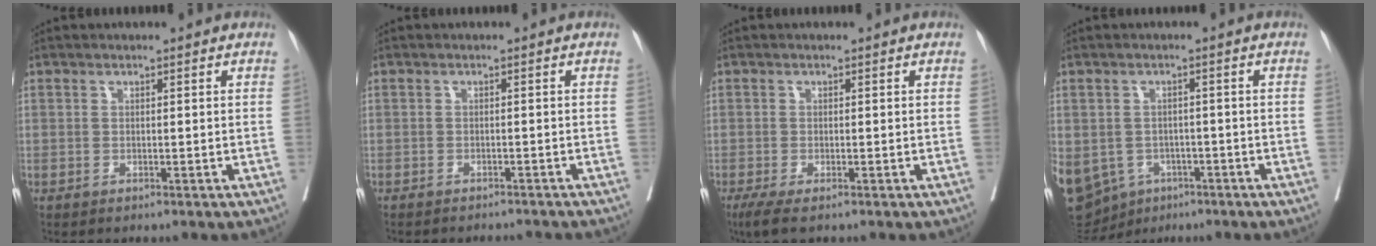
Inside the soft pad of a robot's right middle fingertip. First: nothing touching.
{"total": 7.9, "force": [-7.5, 1.1, 2.3], "torque": [-0.023, -0.007, -0.085]}
{"total": 3.3, "force": [-2.2, 0.6, 2.5], "torque": [-0.045, -0.012, -0.037]}
{"total": 25.4, "force": [-10.5, 20.5, 10.8], "torque": [-0.380, -0.016, -0.147]}